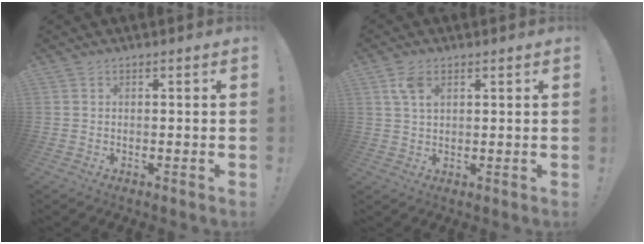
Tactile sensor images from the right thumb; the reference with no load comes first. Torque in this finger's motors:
{"motor_torque": [0.08, 0.24, 0.14, -0.01, 0.21]}